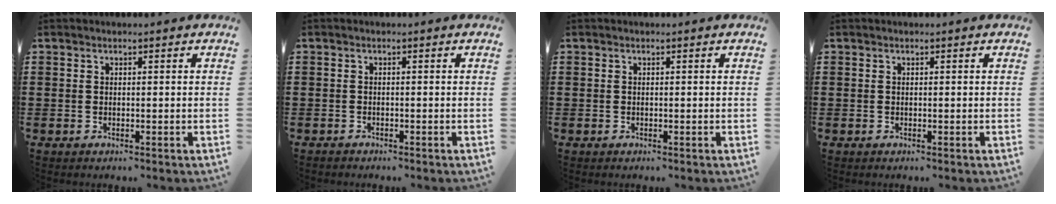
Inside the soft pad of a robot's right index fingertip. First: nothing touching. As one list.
[{"total": 0.8, "force": [-0.8, 0.0, -0.2], "torque": [0.003, -0.001, -0.017]}, {"total": 0.0}, {"total": 0.0}]